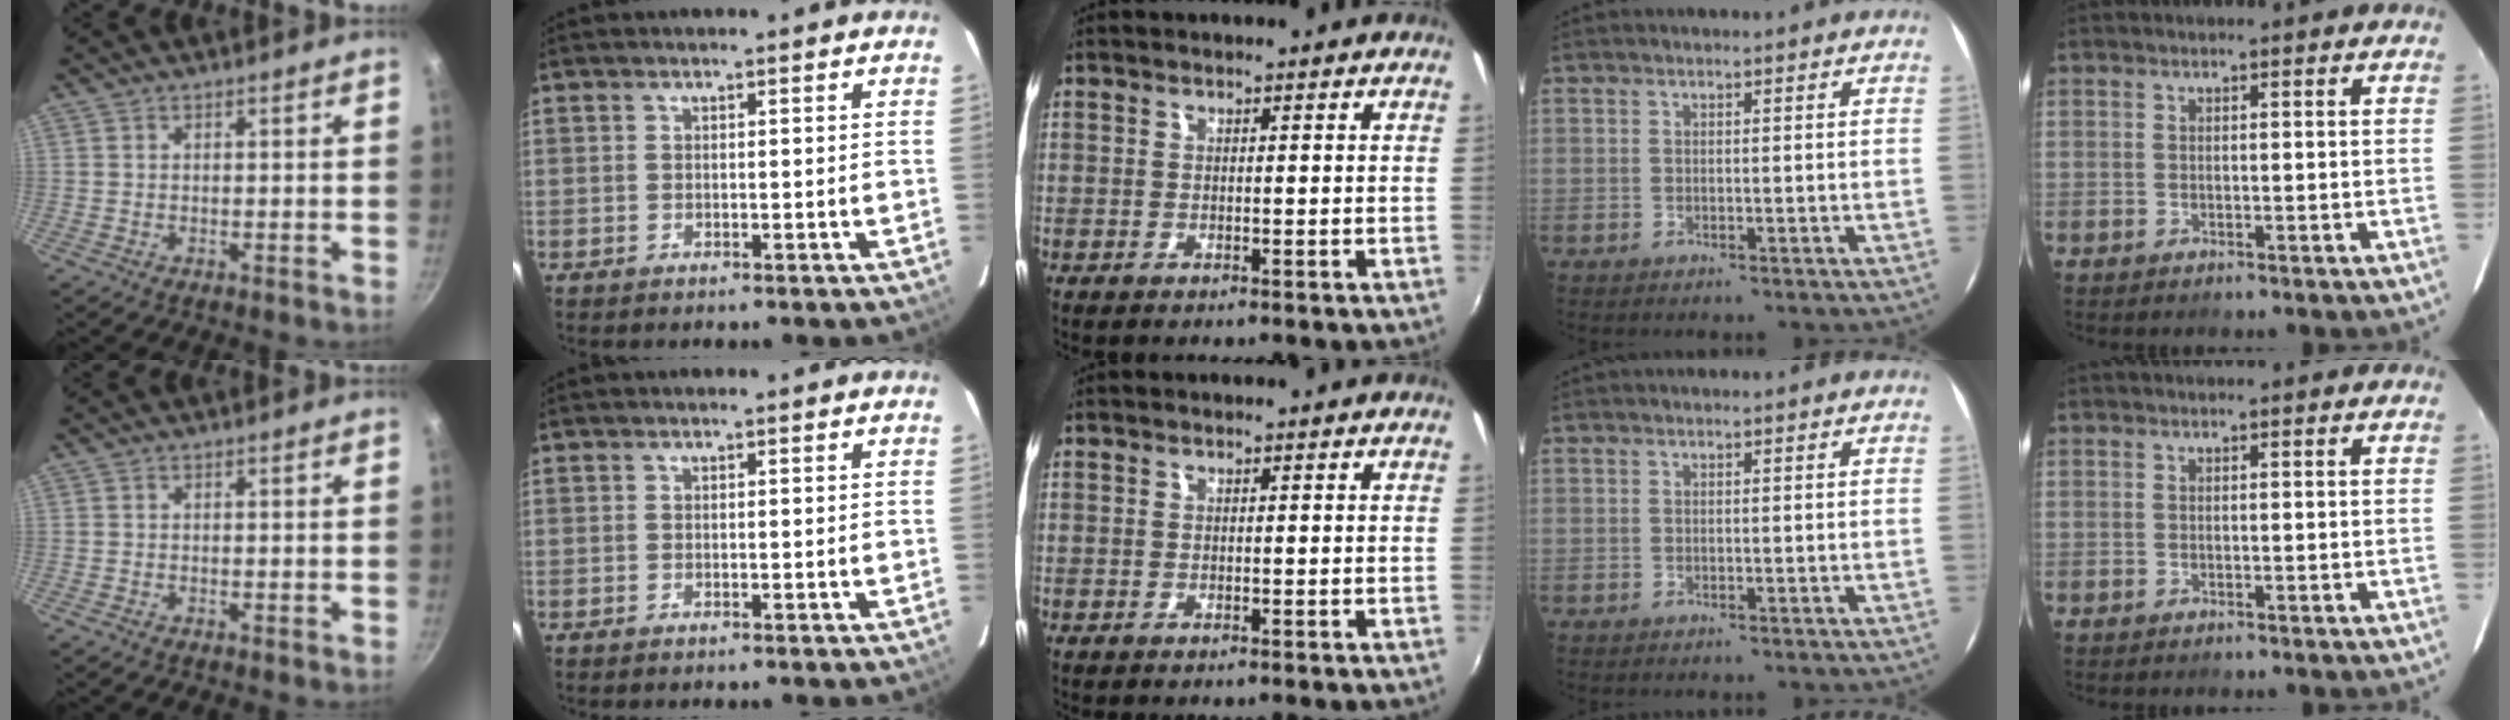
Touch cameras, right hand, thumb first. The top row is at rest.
{}